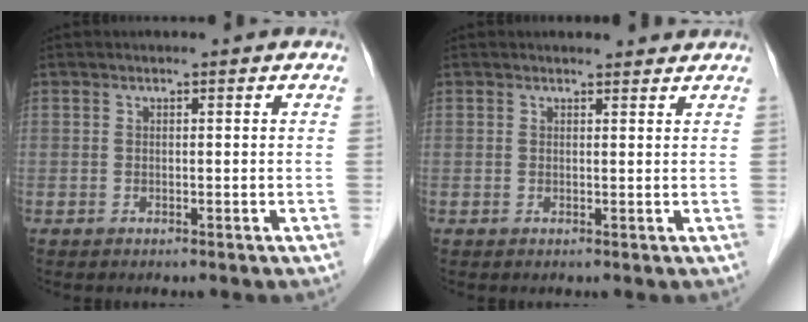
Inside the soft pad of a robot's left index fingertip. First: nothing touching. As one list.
[{"total": 2.6, "force": [2.5, 0.5, 0.4], "torque": [-0.009, 0.003, 0.028]}]